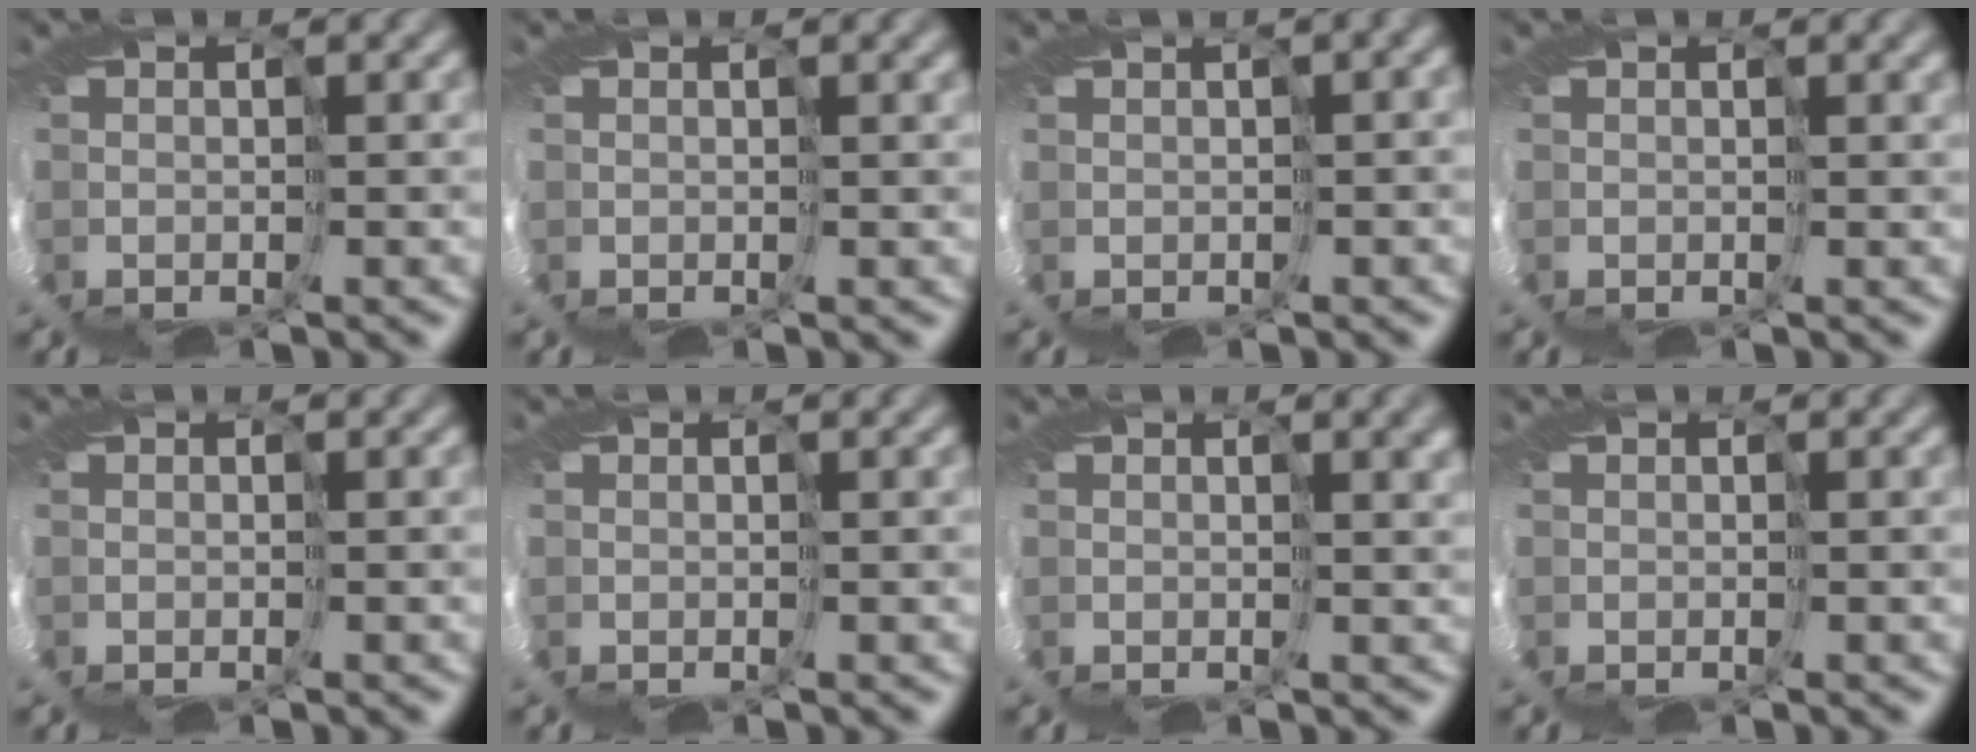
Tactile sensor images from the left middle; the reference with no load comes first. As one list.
[{"total": 1.2, "force": [1.0, -0.6, 0.2], "torque": [-0.004, 0.001, 0.014]}, {"total": 3.4, "force": [-0.1, 1.2, 3.2], "torque": [-0.047, 0.004, 0.012]}, {"total": 1.4, "force": [1.1, -0.4, 0.6], "torque": [-0.010, 0.003, 0.015]}, {"total": 0.0}, {"total": 0.8, "force": [0.7, -0.4, 0.1], "torque": [-0.002, 0.000, 0.010]}, {"total": 3.6, "force": [1.9, 1.1, 2.9], "torque": [-0.041, 0.008, 0.031]}, {"total": 0.5, "force": [0.5, -0.2, 0.0], "torque": [0.001, 0.002, 0.007]}]